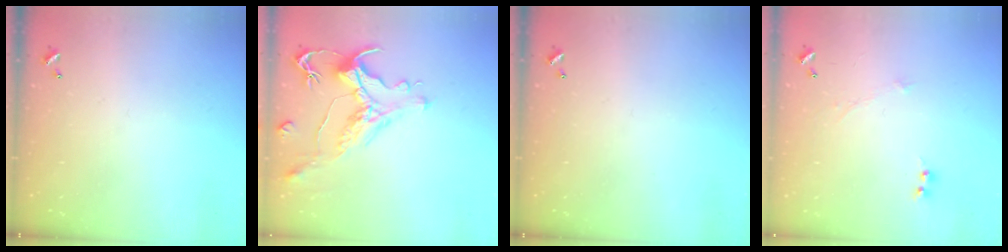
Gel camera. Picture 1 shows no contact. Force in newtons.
{"total": 1.4, "press": 0.2, "slide": 1.4}
{"total": 0.0}
{"total": 0.0}